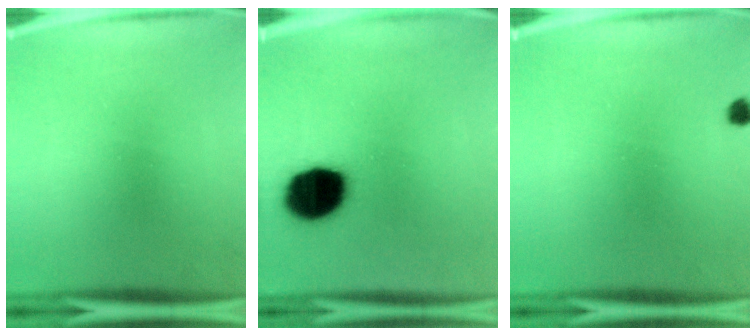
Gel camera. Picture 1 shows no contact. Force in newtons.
{"total": 16.8}
{"total": 1.4}